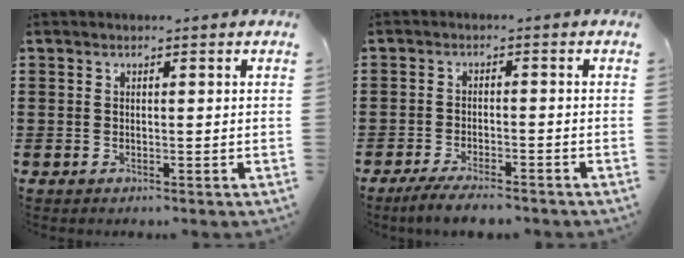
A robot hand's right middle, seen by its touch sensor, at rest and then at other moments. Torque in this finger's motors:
{"motor_torque": [2.14, 0.00, 0.21, 0.09]}